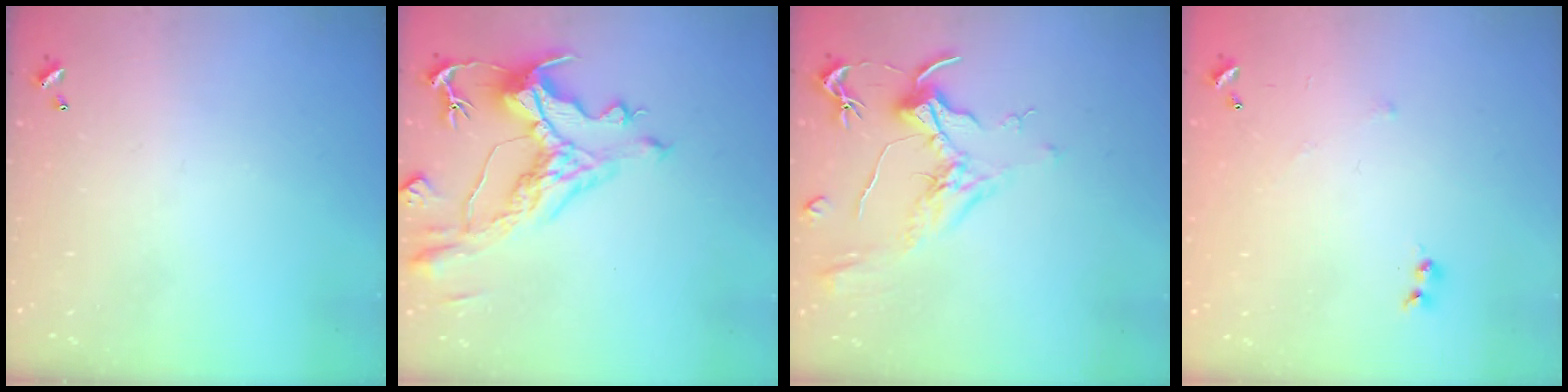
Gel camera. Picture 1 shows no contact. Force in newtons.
{"total": 4.6, "press": 4.2, "slide": 1.8}
{"total": 2.0, "press": 1.7, "slide": 0.9}
{"total": 6.1, "press": 6.1, "slide": 0.8}